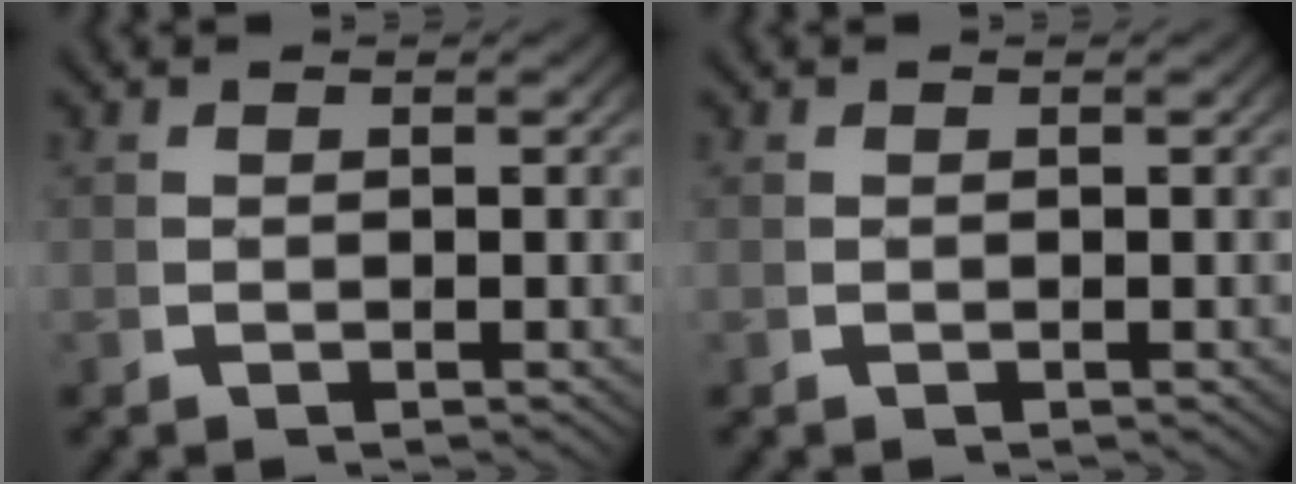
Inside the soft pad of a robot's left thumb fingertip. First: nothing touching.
{"total": 0.0}